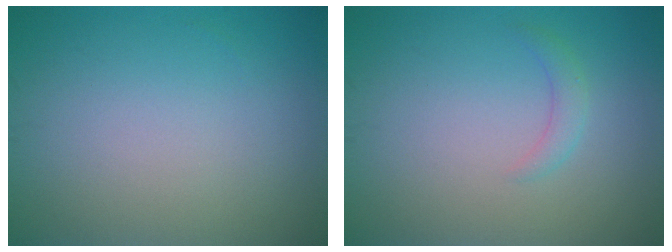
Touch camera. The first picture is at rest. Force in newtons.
{"total": 1.3, "press": 1.3, "slide": 0.0}